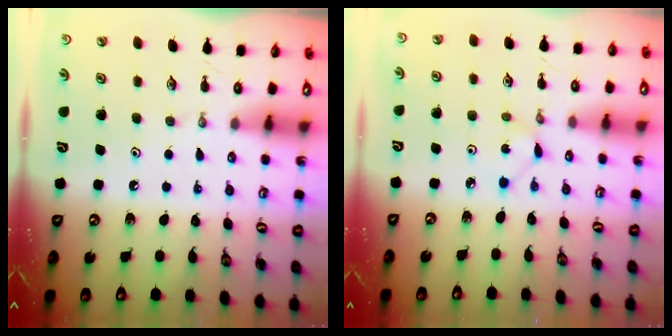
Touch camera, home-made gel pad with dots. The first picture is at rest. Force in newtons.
{"total": 1.1, "press": 1.1, "slide": 0.1}